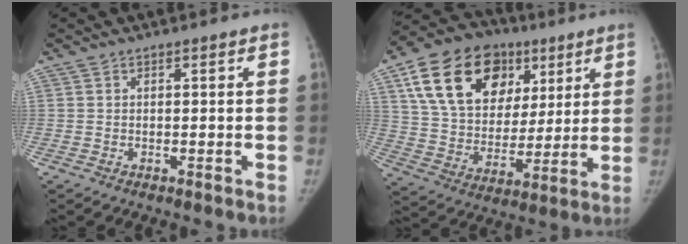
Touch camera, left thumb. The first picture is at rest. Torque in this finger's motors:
{"motor_torque": [0.66, 0.54, 1.72, -1.05, 0.47]}